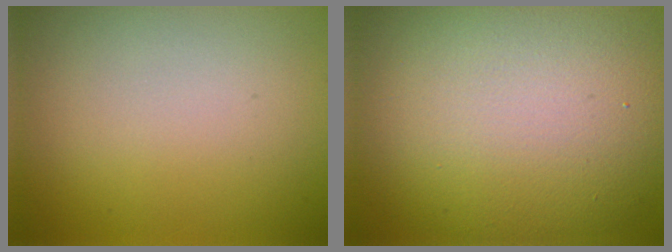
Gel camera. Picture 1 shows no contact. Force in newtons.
{"total": 14.4, "press": 14.4, "slide": 0.9}